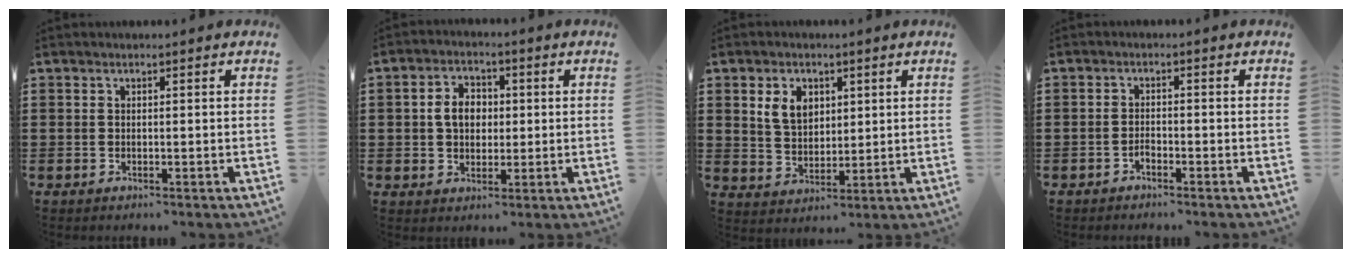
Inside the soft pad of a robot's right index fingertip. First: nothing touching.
{"total": 4.9, "force": [0.2, 3.8, 3.1], "torque": [-0.079, 0.012, -0.003]}
{"total": 5.3, "force": [2.1, 3.8, 3.0], "torque": [-0.074, 0.014, 0.039]}
{"total": 1.3, "force": [-1.0, 0.5, 0.5], "torque": [-0.014, -0.002, -0.019]}